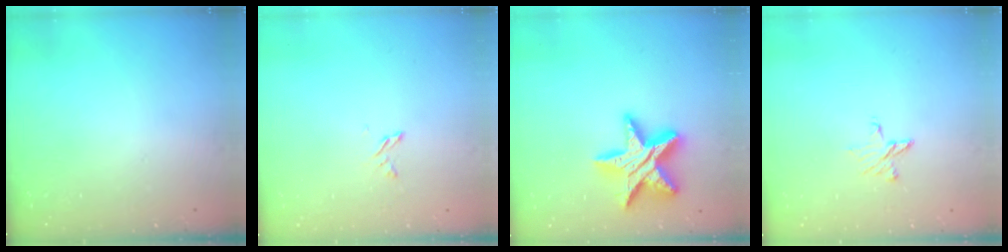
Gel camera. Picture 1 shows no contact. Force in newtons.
{"total": 1.7, "press": 1.7, "slide": 0.3}
{"total": 17.9, "press": 17.8, "slide": 1.2}
{"total": 5.8, "press": 5.8, "slide": 0.5}